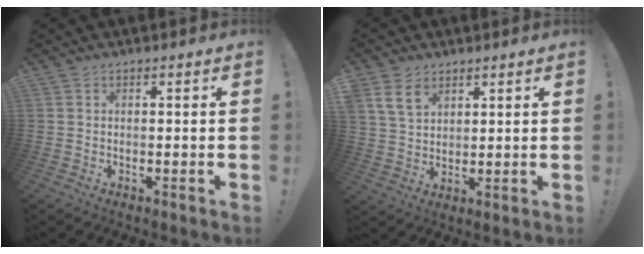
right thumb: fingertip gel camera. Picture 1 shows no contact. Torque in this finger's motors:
{"motor_torque": [0.12, 1.23, 0.55, 0.46, 0.08]}